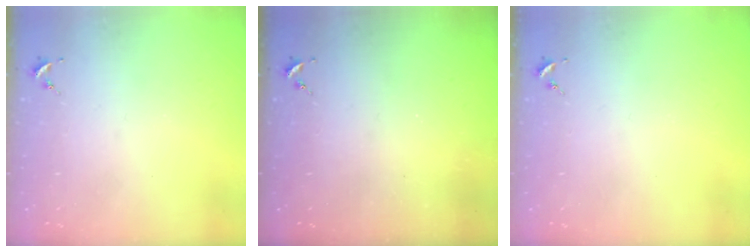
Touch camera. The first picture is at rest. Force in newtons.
{"total": 0.0}
{"total": 0.0}